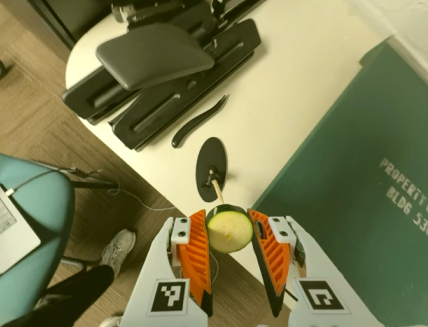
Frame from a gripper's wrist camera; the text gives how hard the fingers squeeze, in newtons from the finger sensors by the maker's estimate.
{"total": 9.5, "left": 9.1, "right": 10.0}